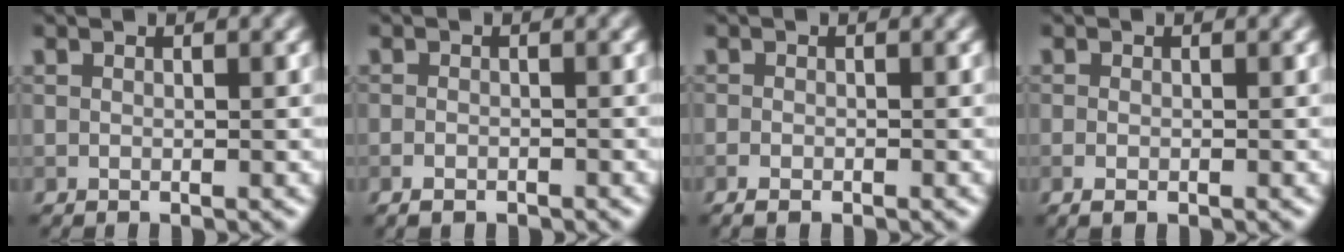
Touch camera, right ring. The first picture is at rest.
{"total": 1.3, "force": [-1.0, 0.6, 0.6], "torque": [-0.012, 0.002, -0.019]}
{"total": 1.1, "force": [-0.8, 0.5, 0.7], "torque": [-0.013, 0.000, -0.015]}
{"total": 1.4, "force": [-0.5, 0.7, 1.1], "torque": [-0.020, -0.004, 0.001]}